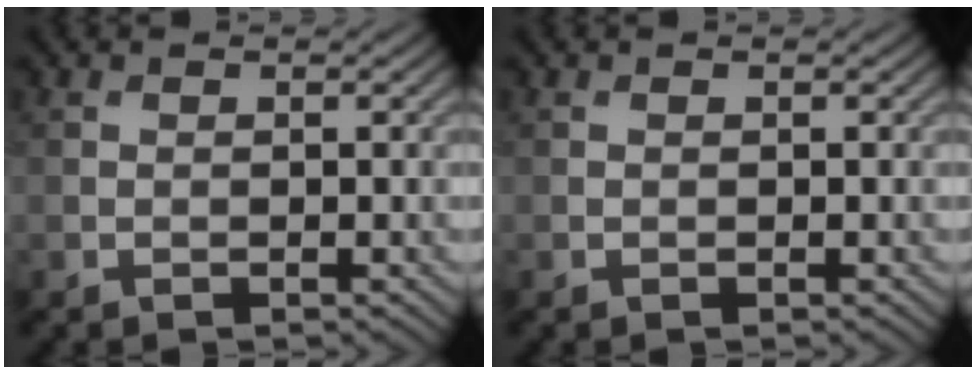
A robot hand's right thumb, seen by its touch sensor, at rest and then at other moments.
{"total": 0.0}